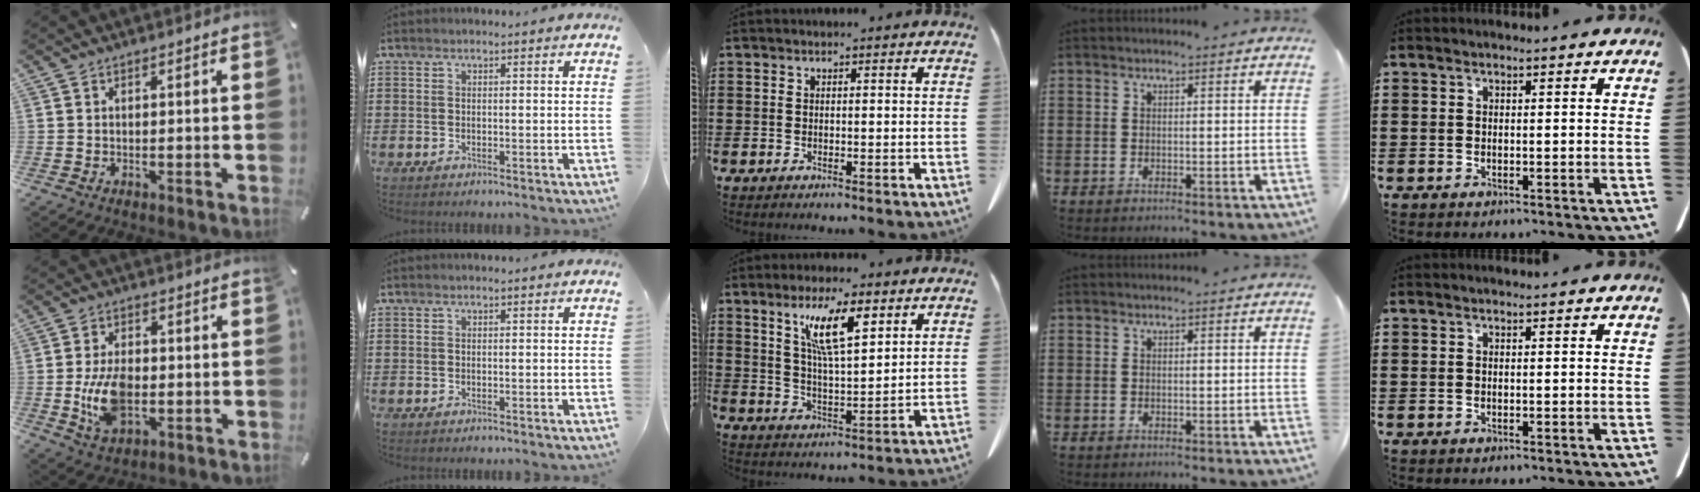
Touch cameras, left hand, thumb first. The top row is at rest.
{"thumb": {"total": 10.7, "force": [-1.4, 6.5, 8.4], "torque": [-0.161, -0.005, -0.023]}, "middle": {"total": 9.6, "force": [5.5, 2.3, 7.4], "torque": [-0.148, -0.005, 0.094]}}